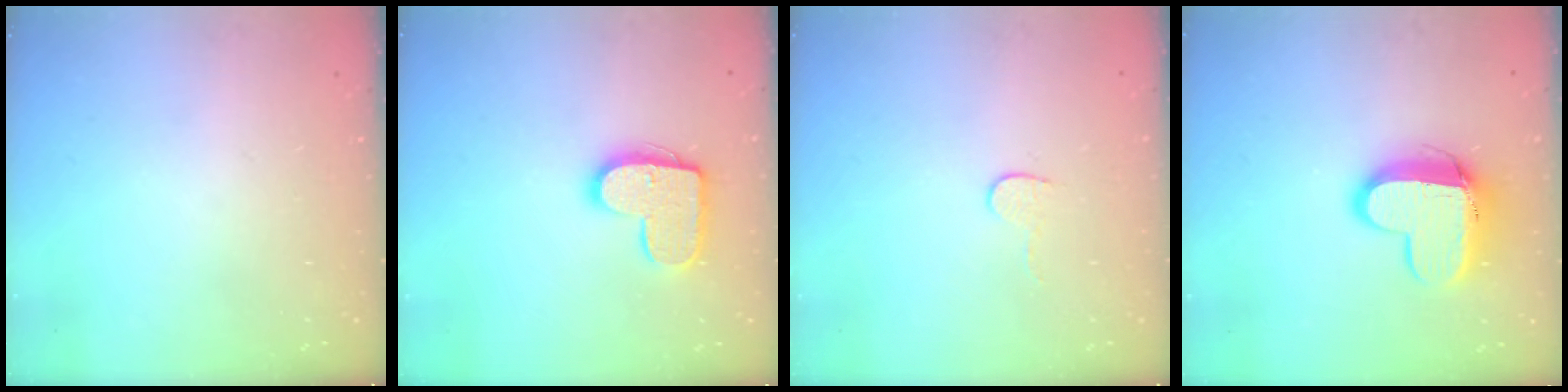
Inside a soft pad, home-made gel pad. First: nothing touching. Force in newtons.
{"total": 13.5, "press": 13.5, "slide": 0.6}
{"total": 4.0, "press": 4.0, "slide": 0.4}
{"total": 12.1, "press": 12.0, "slide": 1.2}